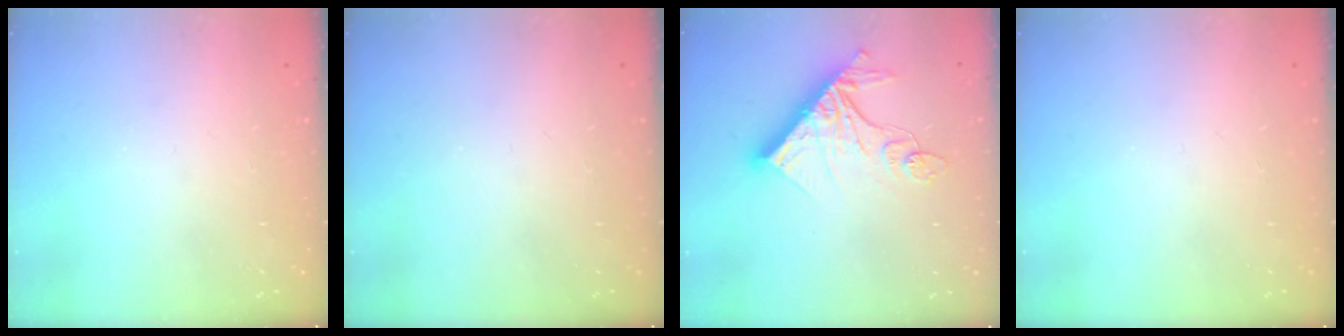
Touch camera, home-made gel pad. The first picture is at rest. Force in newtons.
{"total": 0.0}
{"total": 15.4, "press": 15.3, "slide": 0.9}
{"total": 0.0}